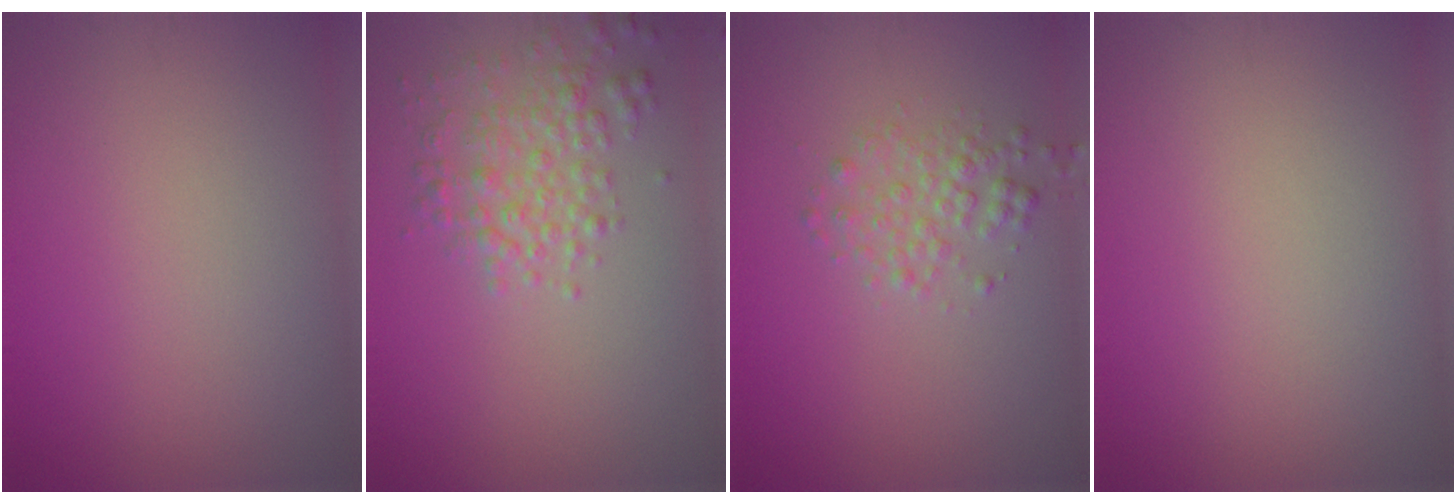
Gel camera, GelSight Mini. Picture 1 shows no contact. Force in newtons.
{"total": 3.0, "press": 3.0, "slide": 0.1}
{"total": 2.1, "press": 2.1, "slide": 0.1}
{"total": 0.0}